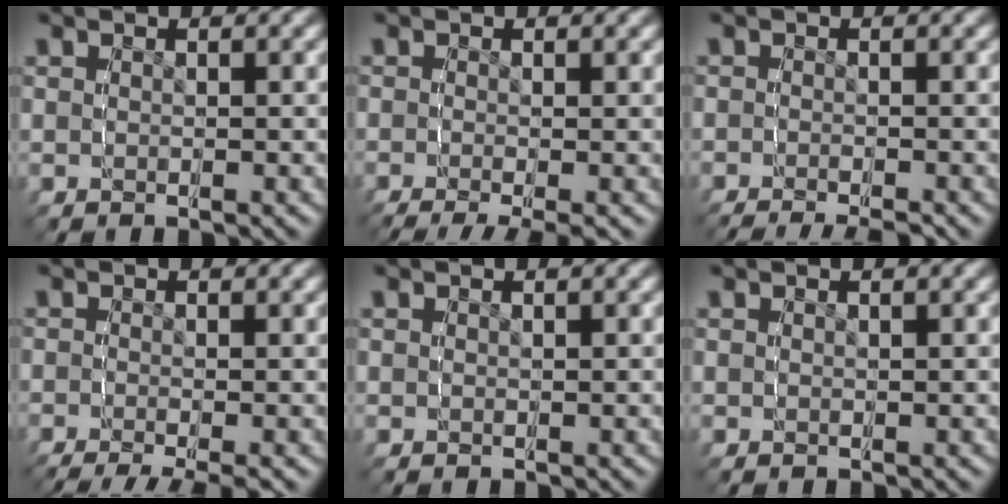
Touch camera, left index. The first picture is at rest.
{"total": 3.8, "force": [-3.2, 0.7, 2.1], "torque": [-0.031, -0.010, -0.044]}
{"total": 3.0, "force": [-2.9, 0.4, 0.6], "torque": [-0.010, -0.008, -0.048]}
{"total": 4.9, "force": [-4.2, 1.1, 2.2], "torque": [-0.033, -0.012, -0.061]}
{"total": 0.0}
{"total": 0.0}